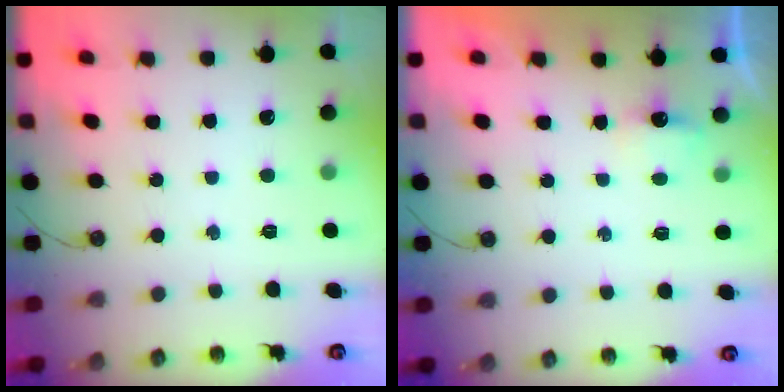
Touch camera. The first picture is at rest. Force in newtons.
{"total": 2.6, "press": 2.6, "slide": 0.4}